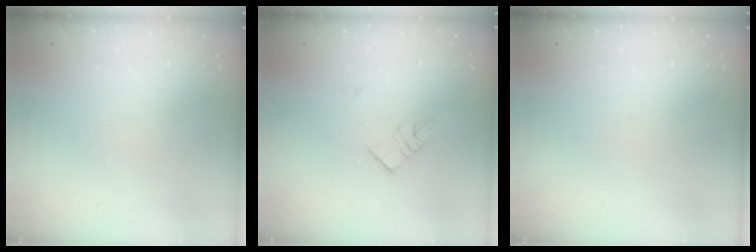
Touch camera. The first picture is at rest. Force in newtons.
{"total": 5.8, "press": 5.8, "slide": 0.1}
{"total": 0.0}